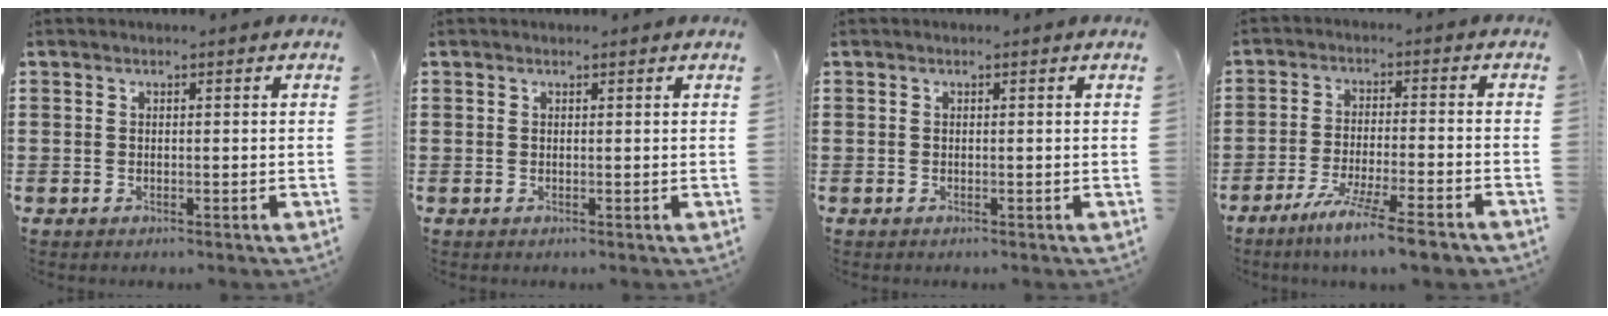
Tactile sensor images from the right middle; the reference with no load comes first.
{"total": 0.0}
{"total": 0.0}
{"total": 7.1, "force": [-5.8, -0.3, 4.1], "torque": [-0.075, -0.015, -0.104]}